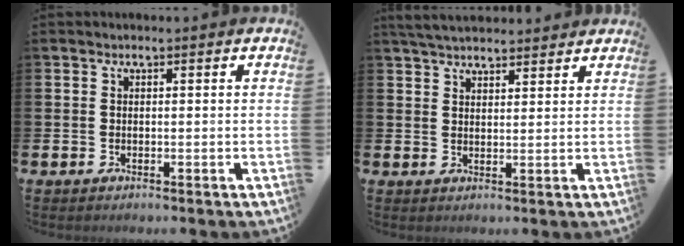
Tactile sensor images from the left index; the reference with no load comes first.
{"total": 4.2, "force": [4.1, 0.8, 0.8], "torque": [-0.027, -0.011, 0.077]}